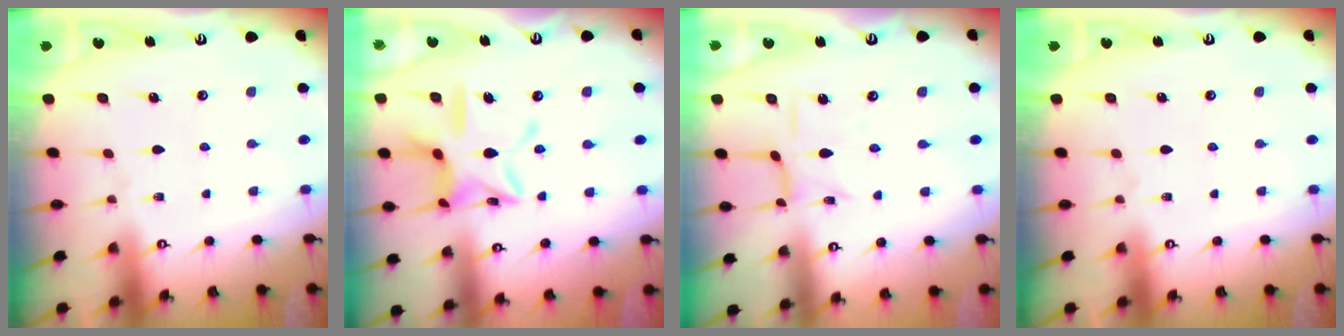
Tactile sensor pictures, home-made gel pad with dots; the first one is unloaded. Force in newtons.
{"total": 13.5, "press": 13.5, "slide": 1.0}
{"total": 2.3, "press": 2.3, "slide": 0.2}
{"total": 0.0}